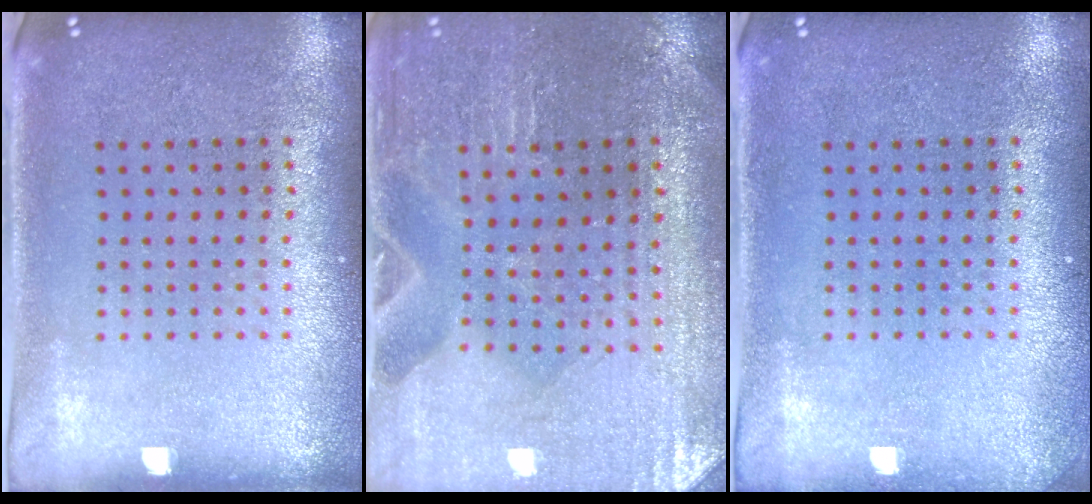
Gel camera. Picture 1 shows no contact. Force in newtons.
{"total": 0.8, "press": 0.8, "slide": 0.1}
{"total": 0.7, "press": 0.7, "slide": 0.0}